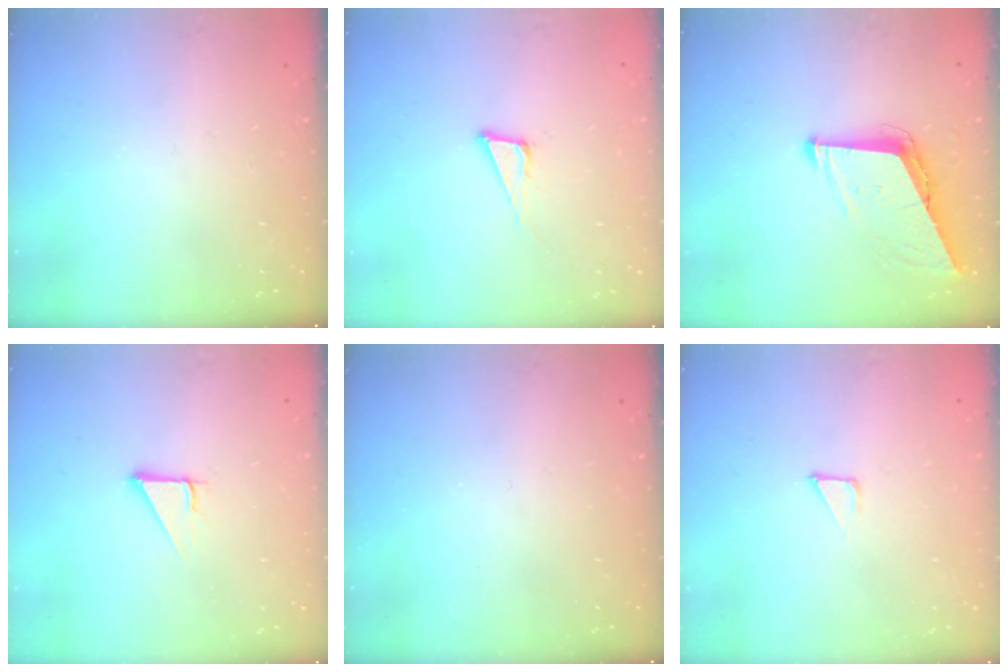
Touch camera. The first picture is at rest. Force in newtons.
{"total": 5.5, "press": 4.7, "slide": 2.8}
{"total": 7.8, "press": 7.8, "slide": 0.9}
{"total": 2.9, "press": 2.9, "slide": 0.1}
{"total": 0.0}
{"total": 2.9, "press": 2.9, "slide": 0.3}